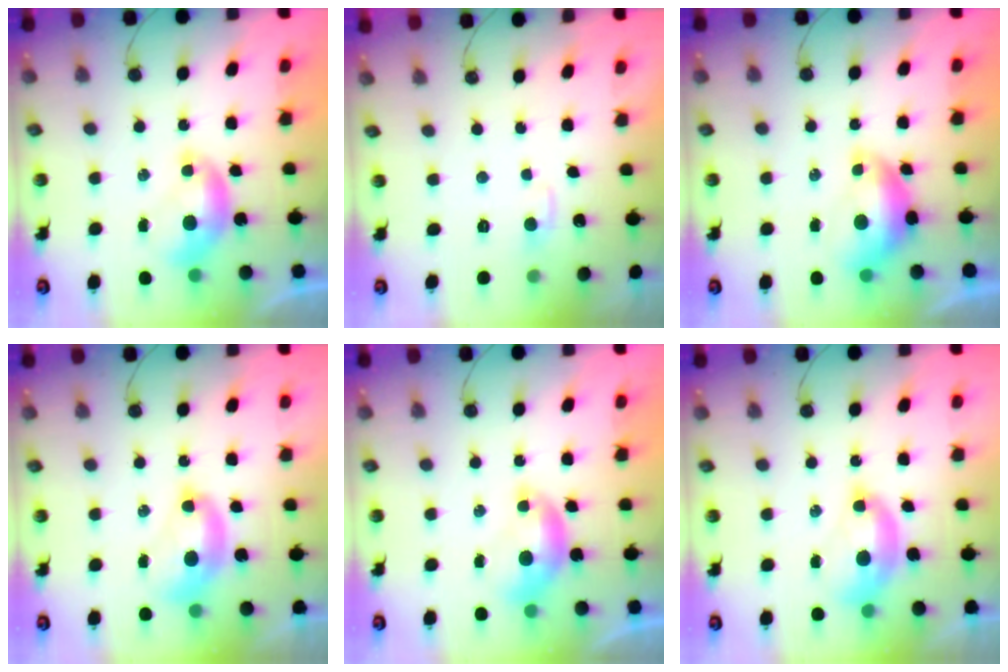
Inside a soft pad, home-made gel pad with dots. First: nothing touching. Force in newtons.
{"total": 2.8, "press": 2.8, "slide": 0.4}
{"total": 1.1, "press": 1.0, "slide": 0.4}
{"total": 2.7, "press": 2.7, "slide": 0.1}
{"total": 0.0}
{"total": 2.5, "press": 2.5, "slide": 0.6}